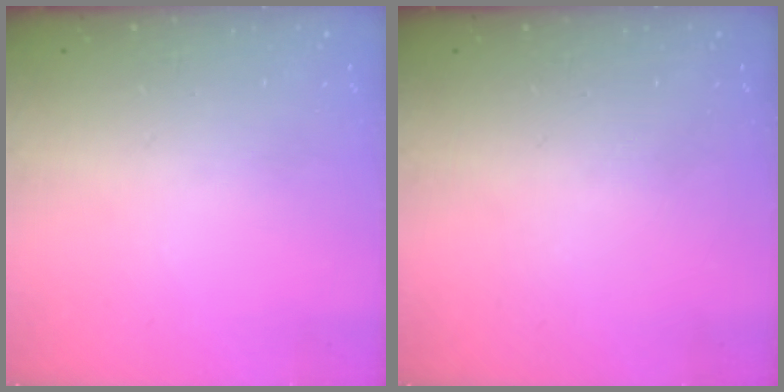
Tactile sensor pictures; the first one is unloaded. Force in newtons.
{"total": 0.0}